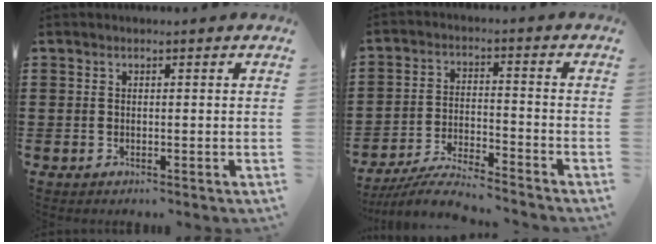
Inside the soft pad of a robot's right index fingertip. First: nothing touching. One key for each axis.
{"total": 6.0, "fx": -5.7, "fy": 0.0, "fz": 1.8, "tx": -0.049, "ty": -0.009, "tz": -0.116}